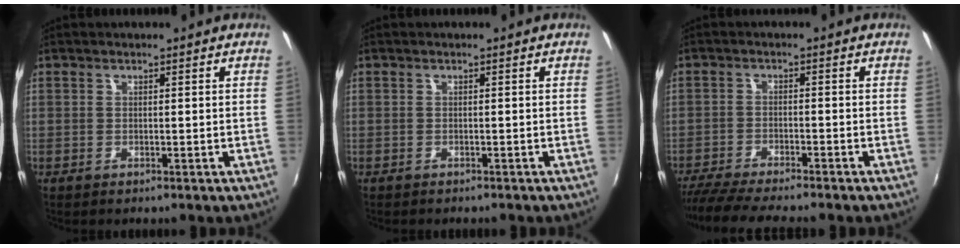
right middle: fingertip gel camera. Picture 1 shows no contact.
{"total": 0.9, "force": [-0.9, 0.1, 0.3], "torque": [-0.008, -0.003, -0.012]}
{"total": 9.8, "force": [-8.8, 0.3, 4.3], "torque": [-0.106, -0.028, -0.150]}